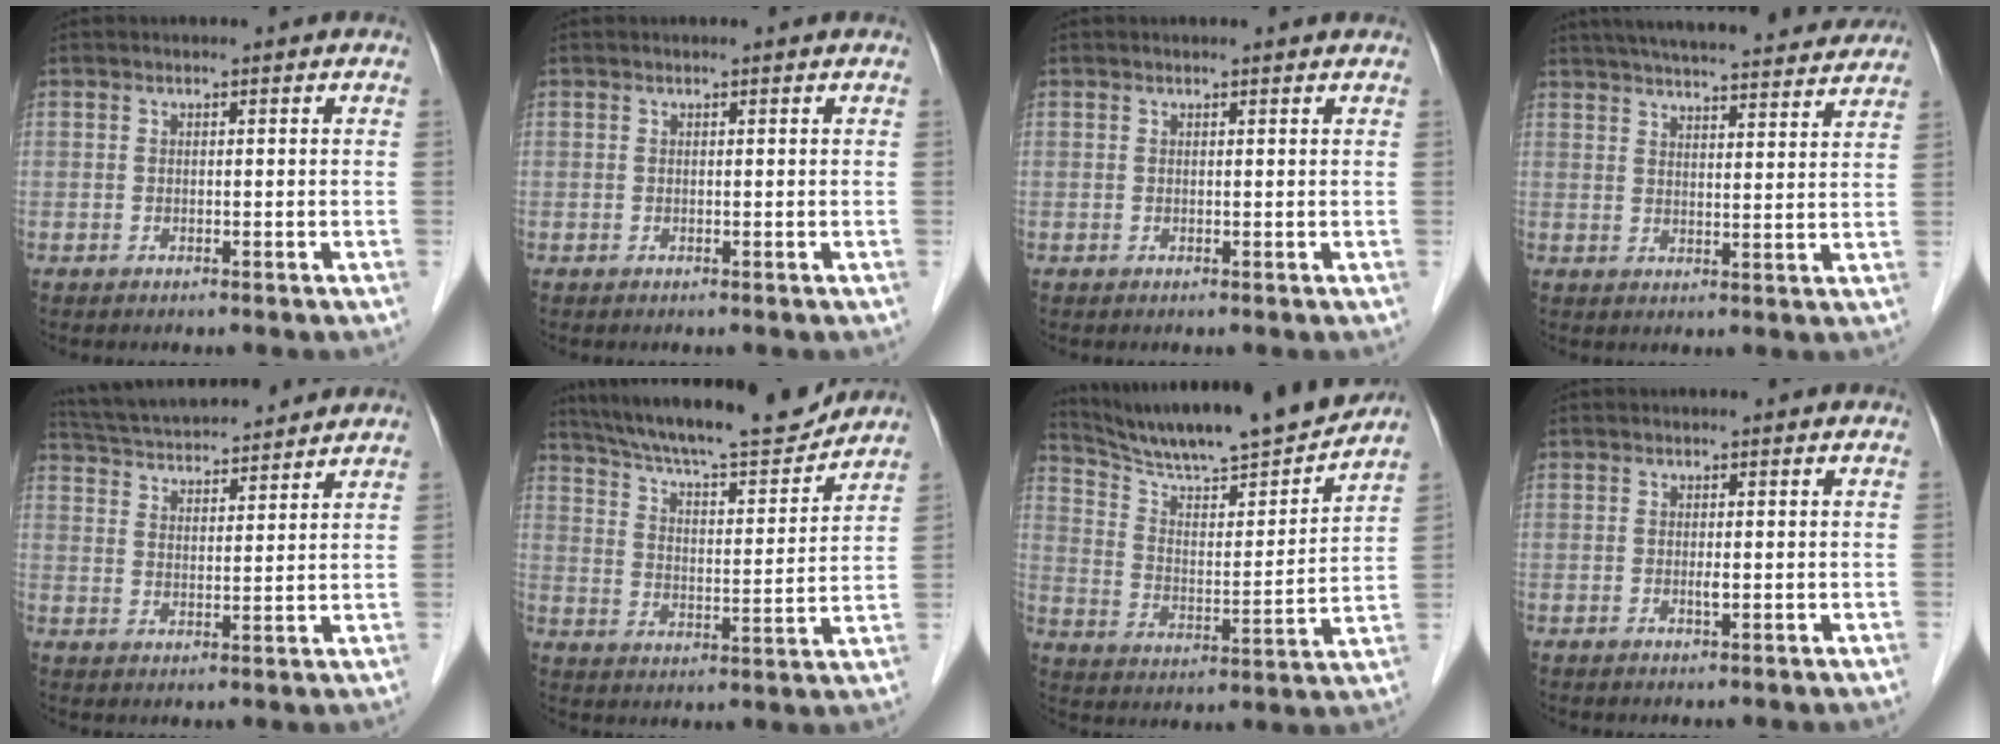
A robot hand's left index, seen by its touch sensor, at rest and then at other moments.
{"total": 0.0}
{"total": 1.2, "force": [1.2, 0.0, 0.2], "torque": [-0.011, 0.001, 0.012]}
{"total": 23.6, "force": [21.4, 3.2, 9.4], "torque": [-0.149, 0.016, 0.281]}
{"total": 16.1, "force": [14.9, 2.3, 5.6], "torque": [-0.102, 0.036, 0.235]}
{"total": 18.0, "force": [16.6, 1.8, 6.8], "torque": [-0.118, -0.002, 0.250]}
{"total": 19.0, "force": [17.5, 0.5, 7.3], "torque": [-0.130, -0.020, 0.274]}
{"total": 0.8, "force": [-0.1, 0.1, 0.8], "torque": [-0.016, -0.004, -0.002]}